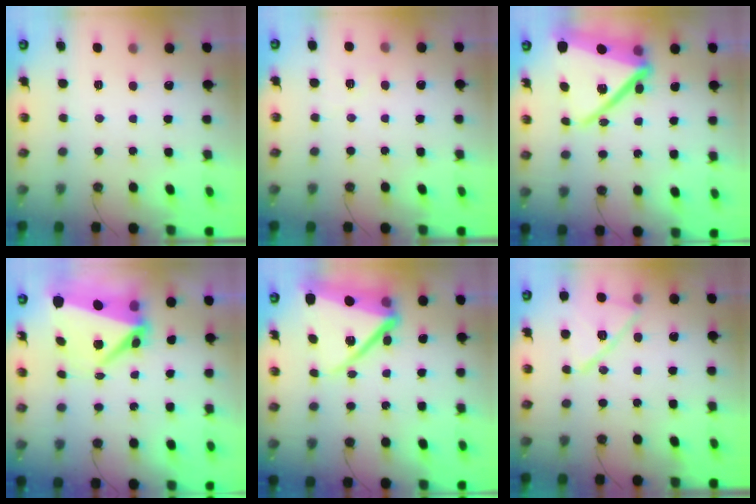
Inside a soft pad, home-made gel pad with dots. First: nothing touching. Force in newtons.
{"total": 4.4, "press": 3.8, "slide": 2.3}
{"total": 22.8, "press": 22.8, "slide": 1.8}
{"total": 8.4, "press": 8.2, "slide": 1.7}
{"total": 16.7, "press": 15.4, "slide": 6.6}
{"total": 15.0, "press": 14.9, "slide": 0.8}